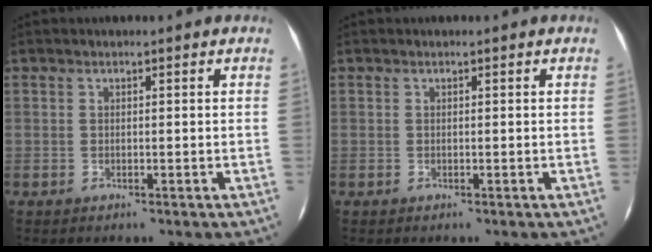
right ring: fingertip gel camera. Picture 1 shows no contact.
{"total": 0.0}